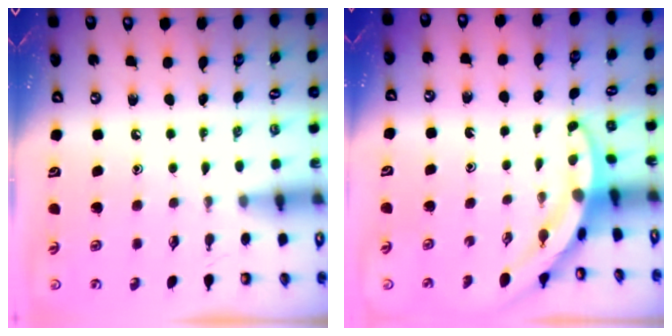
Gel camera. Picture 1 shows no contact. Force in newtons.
{"total": 3.4, "press": 3.4, "slide": 0.2}